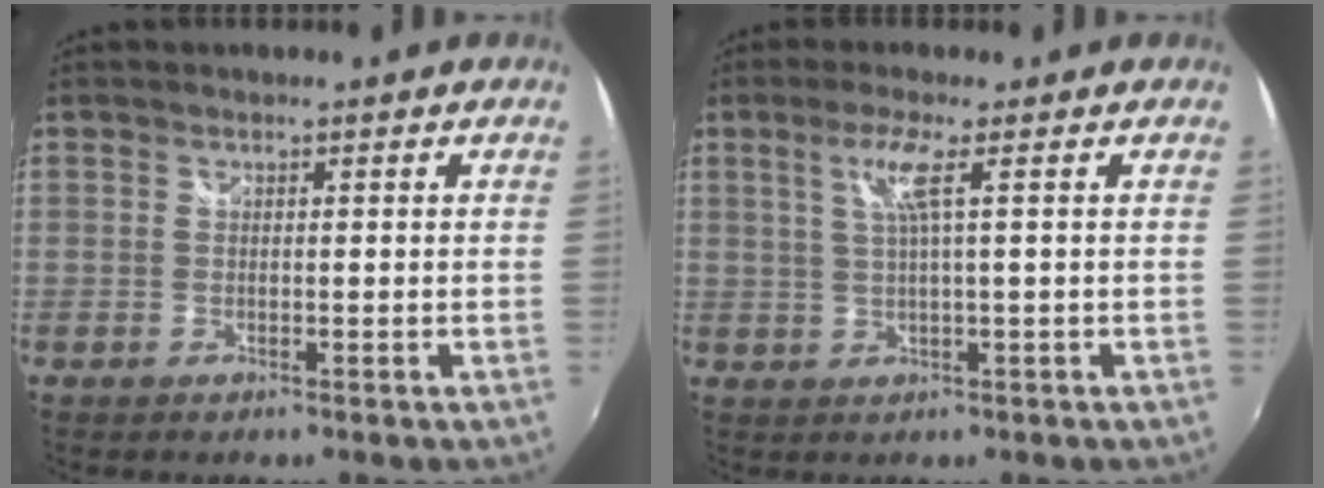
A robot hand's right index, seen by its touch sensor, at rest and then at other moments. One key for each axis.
{"total": 4.3, "fx": 1.5, "fy": -0.7, "fz": 4.0, "tx": -0.077, "ty": 0.001, "tz": 0.032}